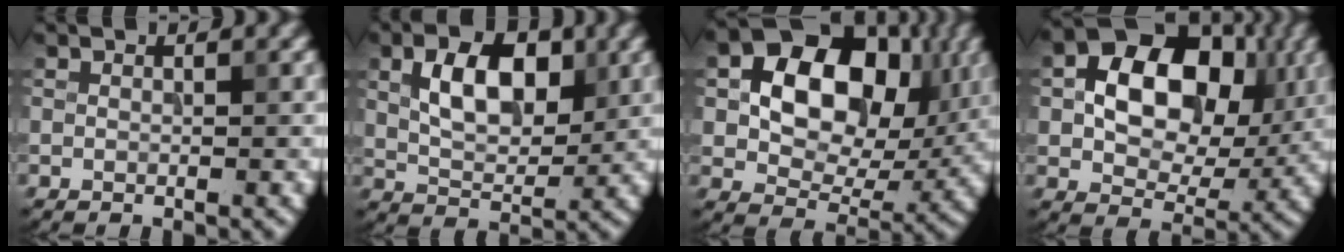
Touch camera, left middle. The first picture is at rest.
{"total": 6.0, "force": [1.7, 3.5, 4.6], "torque": [-0.078, 0.001, 0.028]}
{"total": 12.9, "force": [2.6, 8.7, 9.1], "torque": [-0.134, 0.005, 0.040]}
{"total": 11.3, "force": [1.8, 7.8, 8.0], "torque": [-0.121, 0.009, 0.021]}